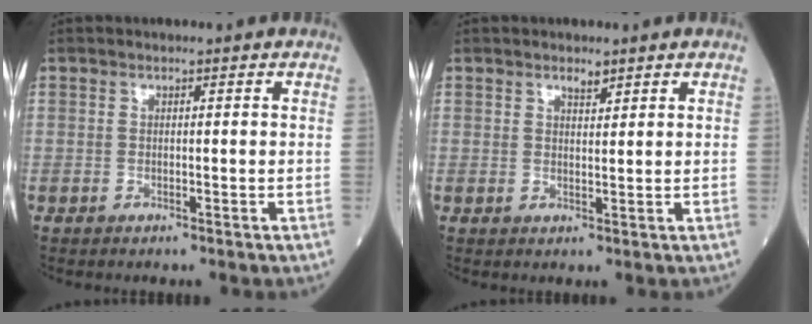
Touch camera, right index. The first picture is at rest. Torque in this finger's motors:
{"motor_torque": [0.00, 0.01, -0.02, 0.00]}